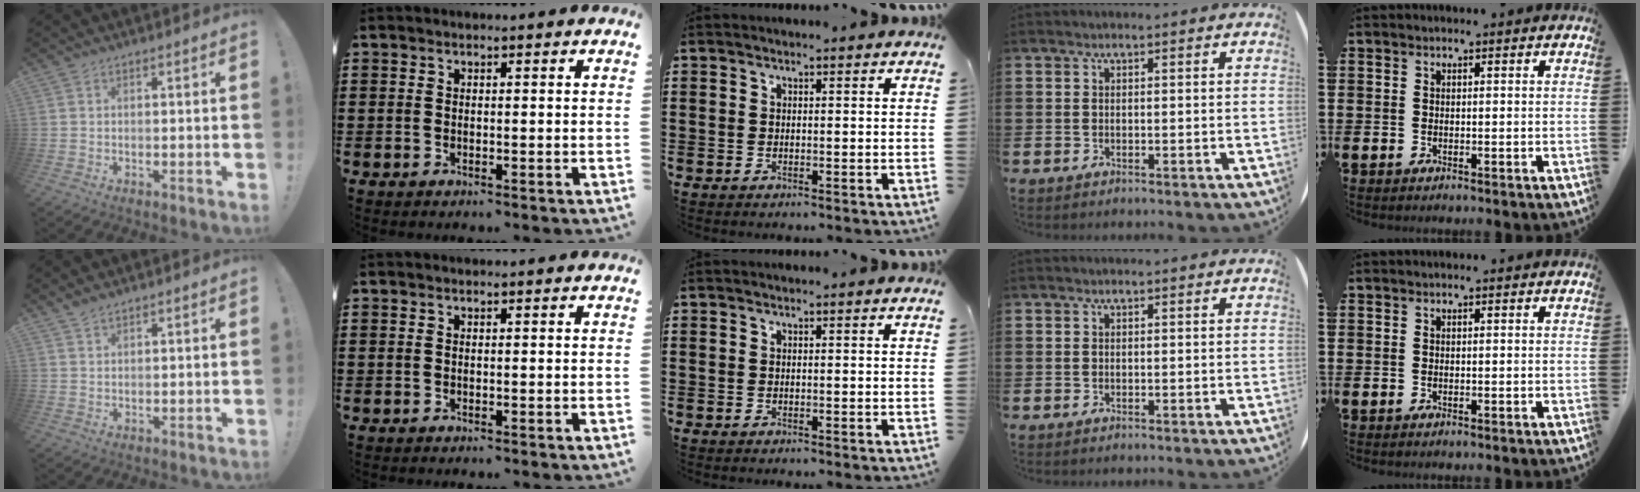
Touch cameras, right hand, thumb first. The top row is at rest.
{"thumb": {"total": 1.7, "force": [1.4, 0.4, 0.8], "torque": [-0.011, -0.003, 0.026]}}